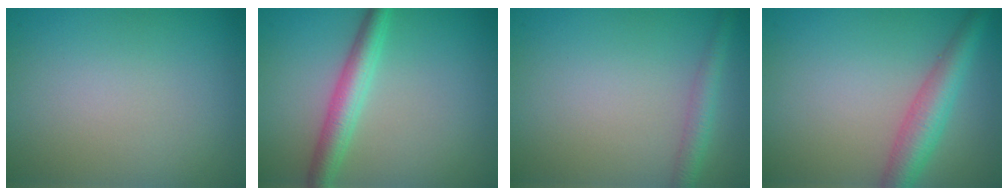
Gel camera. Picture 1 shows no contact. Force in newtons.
{"total": 3.4, "press": 3.4, "slide": 0.1}
{"total": 2.0, "press": 2.0, "slide": 0.1}
{"total": 3.9, "press": 3.9, "slide": 0.1}